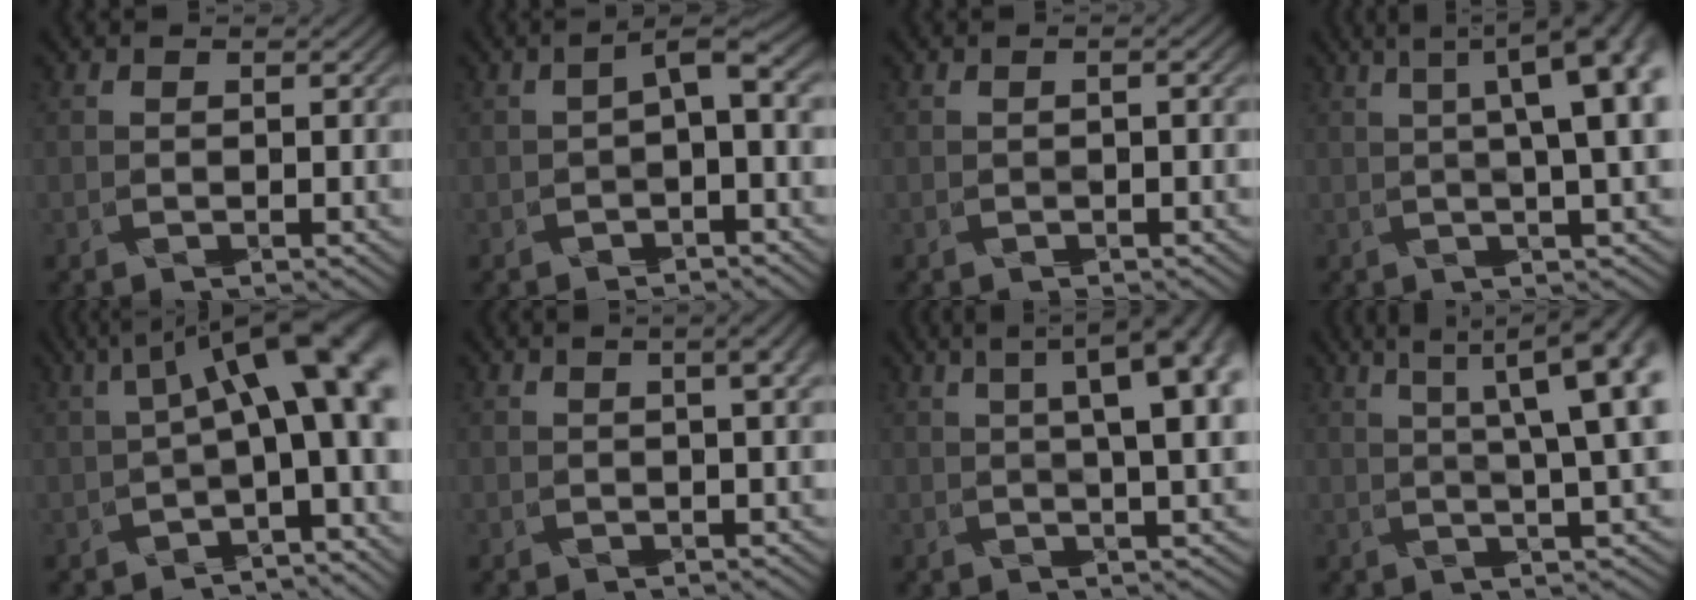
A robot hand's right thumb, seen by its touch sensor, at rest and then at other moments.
{"total": 2.7, "force": [-0.4, 0.7, 2.6], "torque": [-0.052, 0.004, -0.008]}
{"total": 0.7, "force": [-0.3, 0.2, 0.7], "torque": [-0.018, 0.002, -0.003]}
{"total": 10.0, "force": [2.4, 1.9, 9.6], "torque": [-0.121, 0.034, 0.026]}
{"total": 13.2, "force": [1.0, 4.5, 12.4], "torque": [-0.177, 0.007, 0.029]}
{"total": 2.8, "force": [0.9, 0.5, 2.6], "torque": [-0.052, 0.000, 0.026]}
{"total": 9.5, "force": [3.1, 2.2, 8.7], "torque": [-0.111, 0.035, 0.032]}
{"total": 10.1, "force": [4.1, 1.3, 9.1], "torque": [-0.132, 0.029, 0.060]}